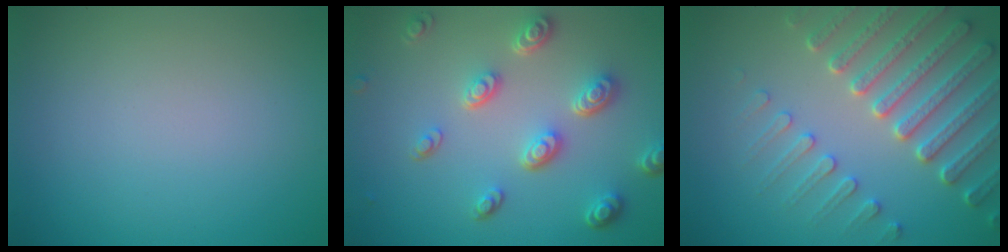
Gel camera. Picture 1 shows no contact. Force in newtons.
{"total": 4.7, "press": 3.6, "slide": 3.1}
{"total": 6.1, "press": 5.1, "slide": 3.2}